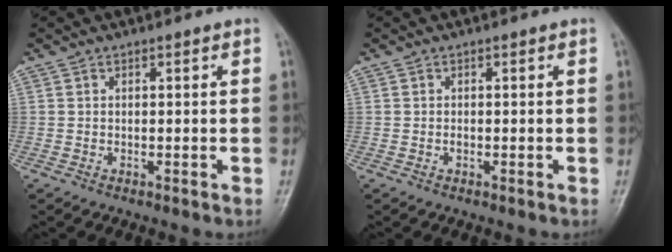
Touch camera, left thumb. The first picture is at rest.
{"total": 0.6, "force": [-0.1, 0.4, 0.4], "torque": [-0.004, 0.001, -0.004]}